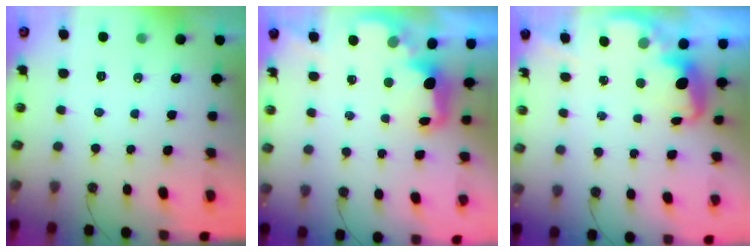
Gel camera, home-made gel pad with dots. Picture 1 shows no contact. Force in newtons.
{"total": 2.8, "press": 2.7, "slide": 0.9}
{"total": 2.6, "press": 2.5, "slide": 0.8}